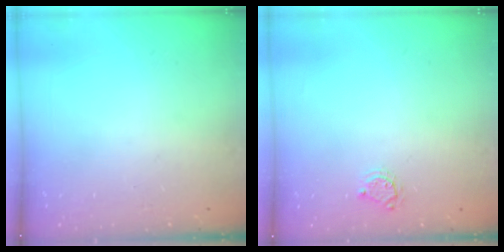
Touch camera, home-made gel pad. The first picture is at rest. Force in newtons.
{"total": 4.1, "press": 4.1, "slide": 0.4}